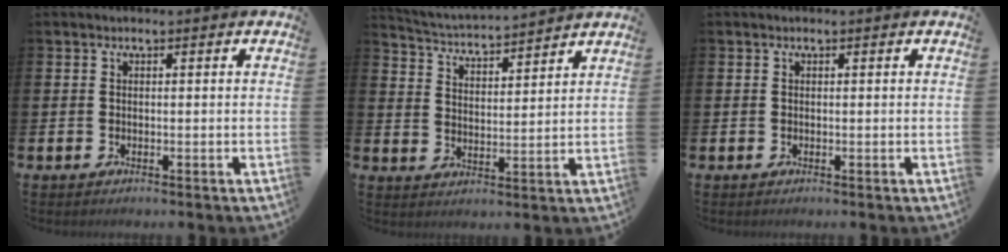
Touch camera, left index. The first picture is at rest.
{"total": 4.1, "force": [4.1, 0.1, 0.1], "torque": [-0.024, -0.036, 0.068]}
{"total": 0.0}